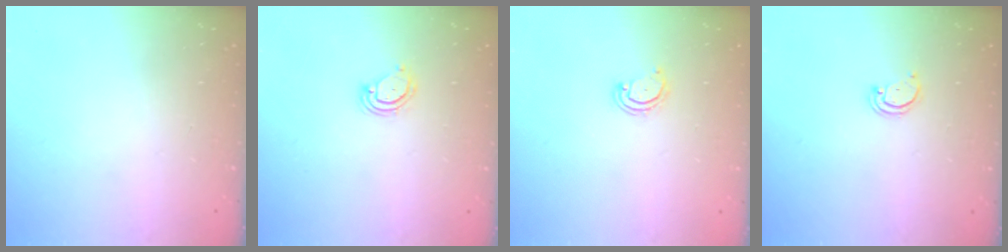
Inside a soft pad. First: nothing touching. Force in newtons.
{"total": 4.3, "press": 4.3, "slide": 0.3}
{"total": 2.8, "press": 2.8, "slide": 0.2}
{"total": 1.8, "press": 1.8, "slide": 0.2}